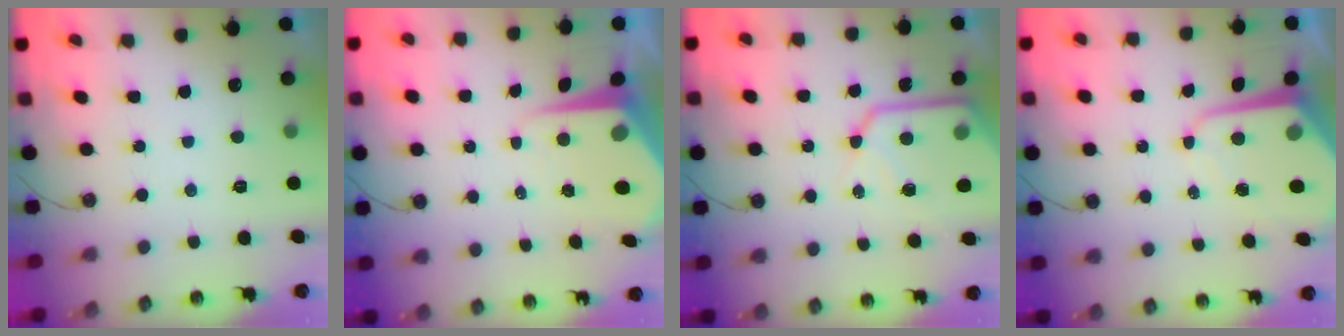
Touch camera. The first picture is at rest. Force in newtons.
{"total": 9.2, "press": 9.2, "slide": 1.0}
{"total": 13.4, "press": 13.3, "slide": 1.4}
{"total": 9.3, "press": 9.3, "slide": 0.8}